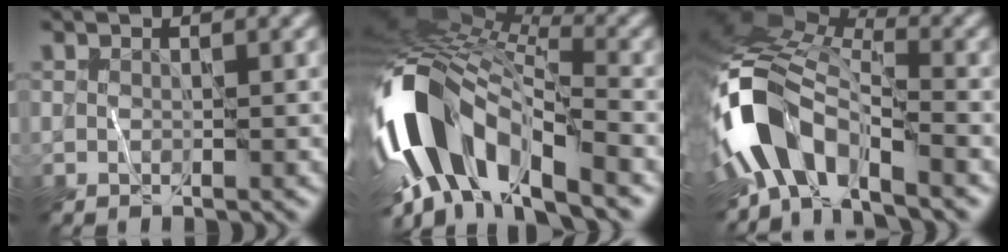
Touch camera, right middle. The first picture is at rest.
{"total": 13.2, "force": [-5.3, 6.1, 10.4], "torque": [-0.202, 0.008, -0.105]}
{"total": 8.7, "force": [-5.1, 4.2, 5.7], "torque": [-0.106, 0.006, -0.113]}